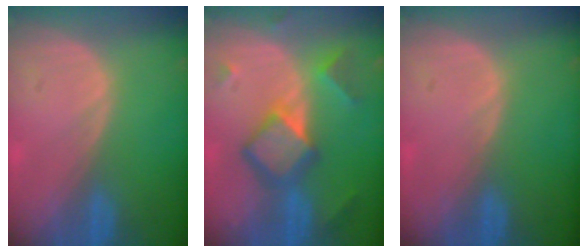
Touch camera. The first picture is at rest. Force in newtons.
{"total": 7.7, "press": 7.7, "slide": 0.7}
{"total": 0.0}